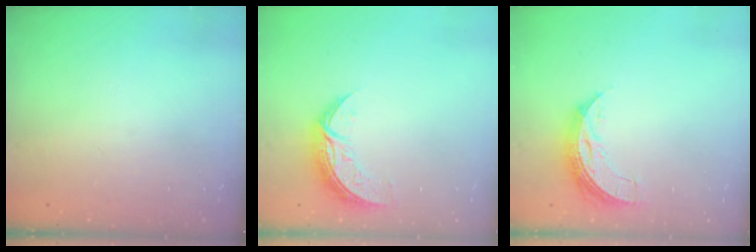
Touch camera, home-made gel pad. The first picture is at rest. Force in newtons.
{"total": 8.4, "press": 8.4, "slide": 0.4}
{"total": 7.0, "press": 7.0, "slide": 0.7}